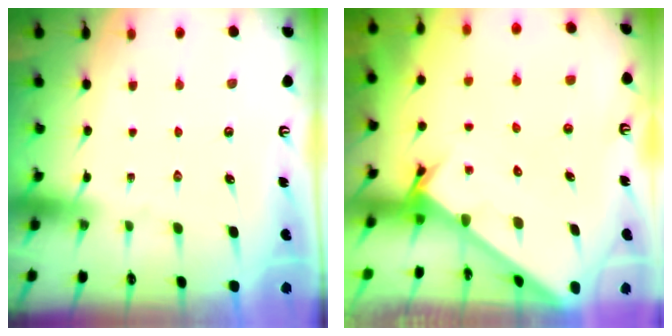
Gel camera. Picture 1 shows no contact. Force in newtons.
{"total": 2.4, "press": 2.4, "slide": 0.1}